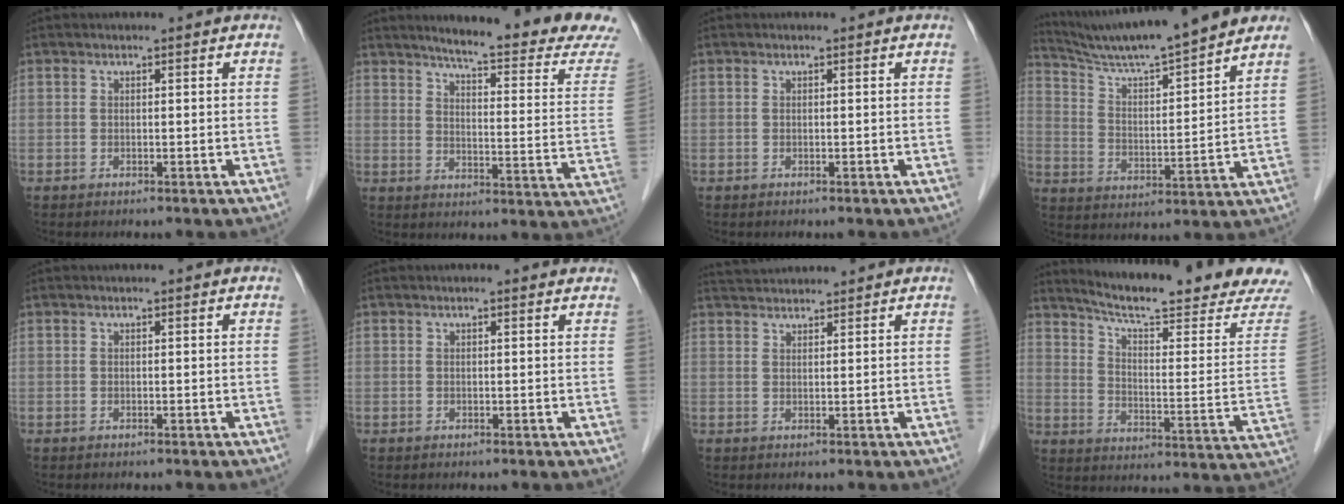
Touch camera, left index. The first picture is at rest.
{"total": 20.5, "force": [18.7, 0.0, 8.4], "torque": [-0.113, -0.091, 0.219]}
{"total": 0.0}
{"total": 16.2, "force": [14.6, -0.4, 6.9], "torque": [-0.126, 0.012, 0.232]}
{"total": 0.0}
{"total": 1.6, "force": [1.5, 0.4, 0.5], "torque": [-0.013, 0.009, 0.010]}
{"total": 4.4, "force": [4.3, 0.1, 0.7], "torque": [-0.016, 0.035, 0.077]}
{"total": 22.2, "force": [20.2, 0.0, 9.2], "torque": [-0.144, -0.076, 0.265]}